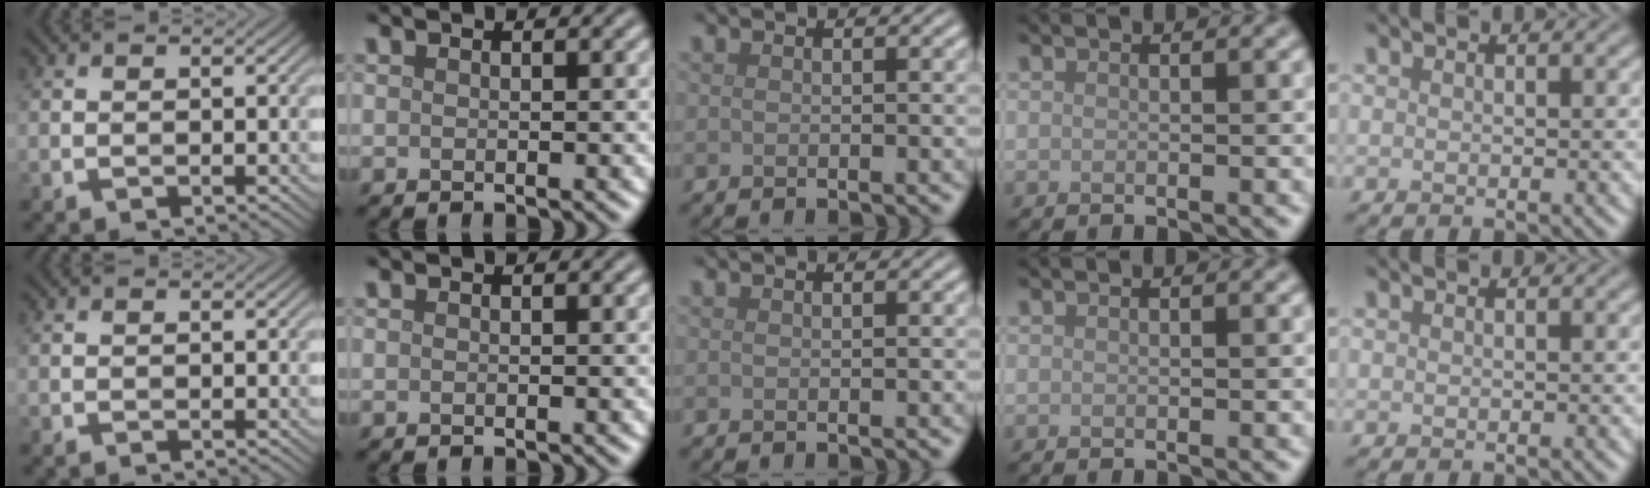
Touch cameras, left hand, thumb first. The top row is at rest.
{}